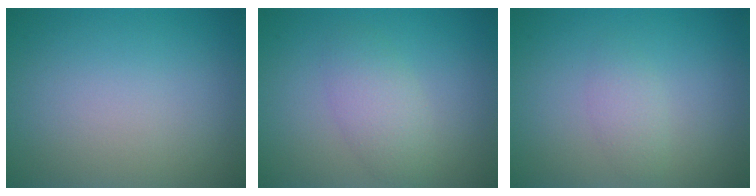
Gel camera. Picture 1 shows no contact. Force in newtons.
{"total": 2.7, "press": 2.7, "slide": 0.1}
{"total": 1.4, "press": 1.4, "slide": 0.0}